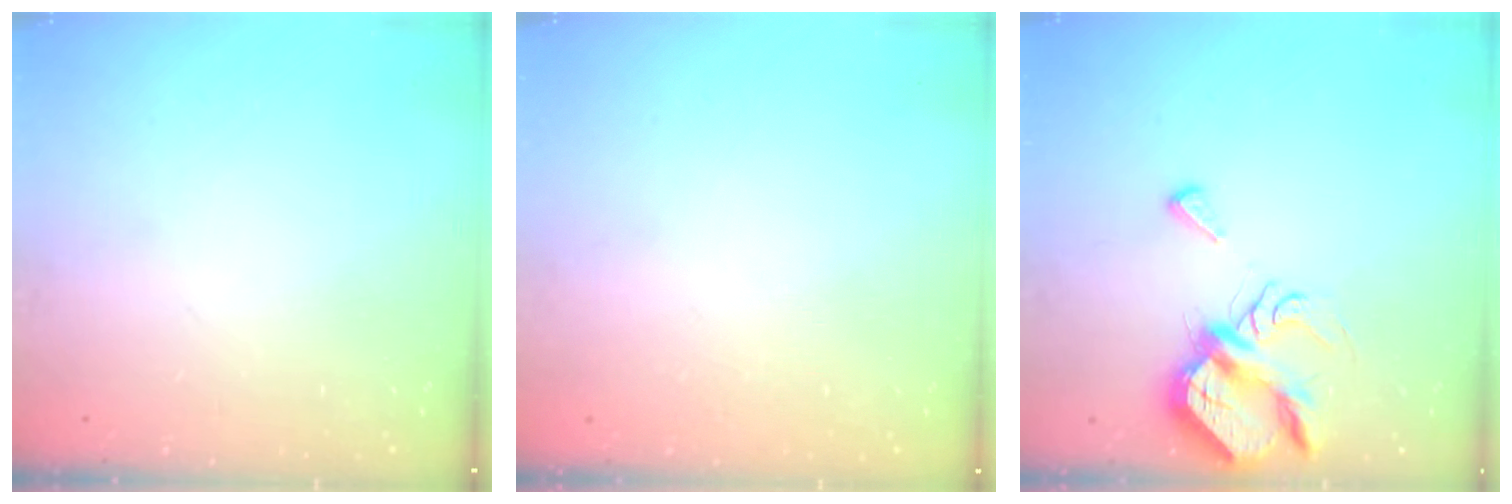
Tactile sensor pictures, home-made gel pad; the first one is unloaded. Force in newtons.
{"total": 2.0, "press": 2.0, "slide": 0.1}
{"total": 7.2, "press": 7.2, "slide": 0.3}